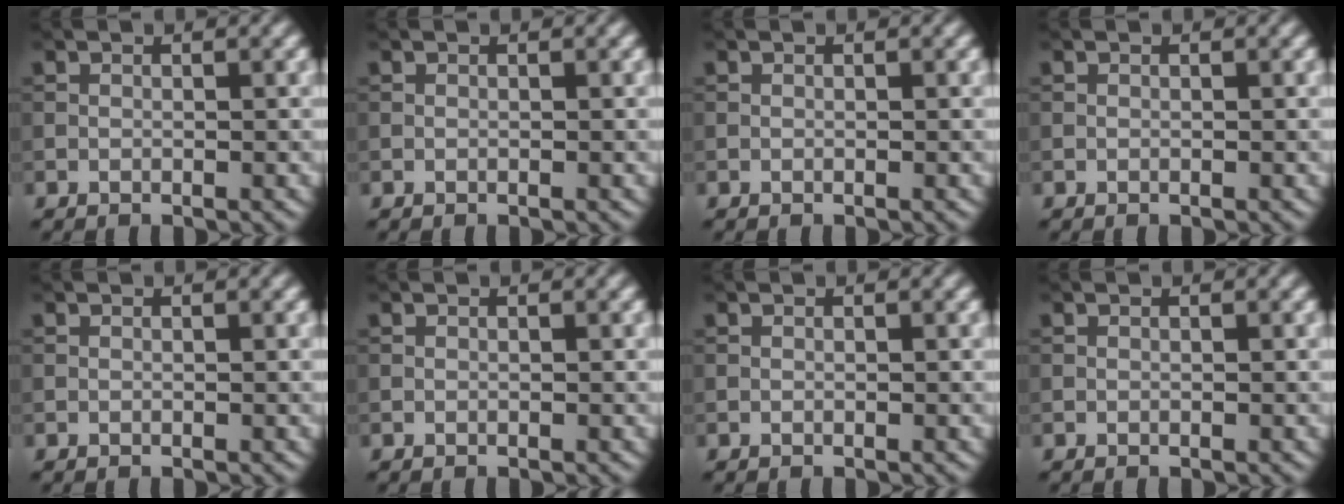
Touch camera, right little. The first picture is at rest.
{"total": 0.0}
{"total": 0.0}
{"total": 0.0}
{"total": 0.0}
{"total": 0.0}
{"total": 0.0}
{"total": 0.0}